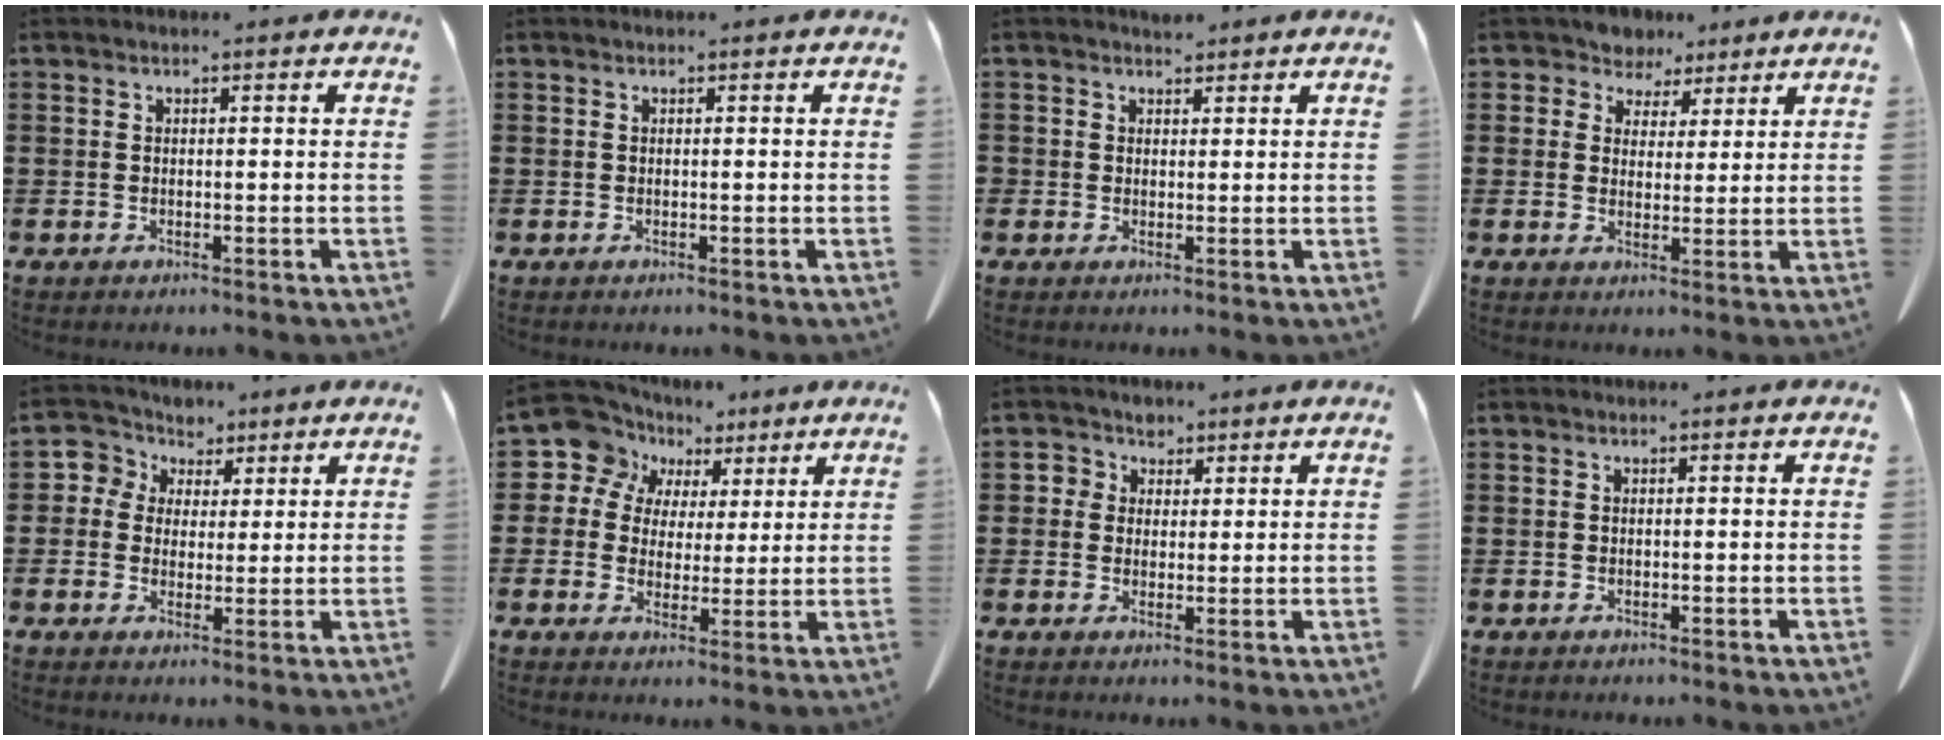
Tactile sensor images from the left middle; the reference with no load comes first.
{"total": 0.0}
{"total": 1.5, "force": [1.2, 0.9, -0.1], "torque": [0.005, 0.001, 0.021]}
{"total": 4.1, "force": [3.0, 2.8, -0.3], "torque": [-0.021, -0.002, 0.052]}
{"total": 4.4, "force": [1.7, 4.1, 0.1], "torque": [-0.032, 0.003, 0.025]}
{"total": 8.1, "force": [4.7, 6.5, 1.4], "torque": [-0.086, -0.025, 0.085]}
{"total": 3.0, "force": [1.5, 2.6, 0.3], "torque": [-0.012, 0.008, 0.025]}
{"total": 0.0}